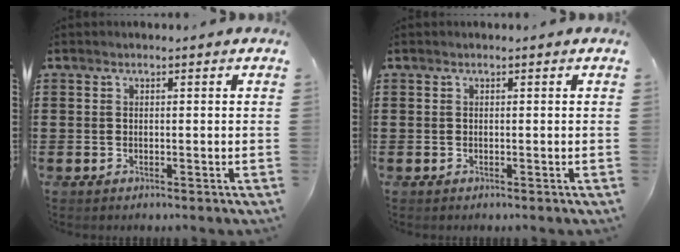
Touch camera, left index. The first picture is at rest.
{"total": 0.0}